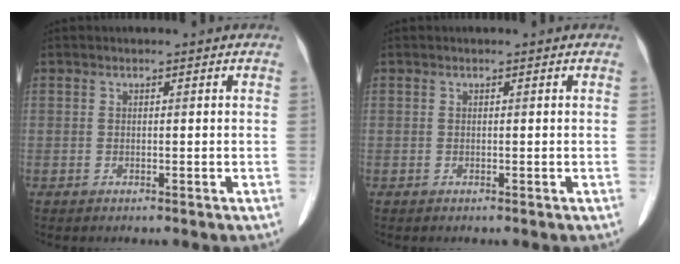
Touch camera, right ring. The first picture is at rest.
{"total": 0.0}